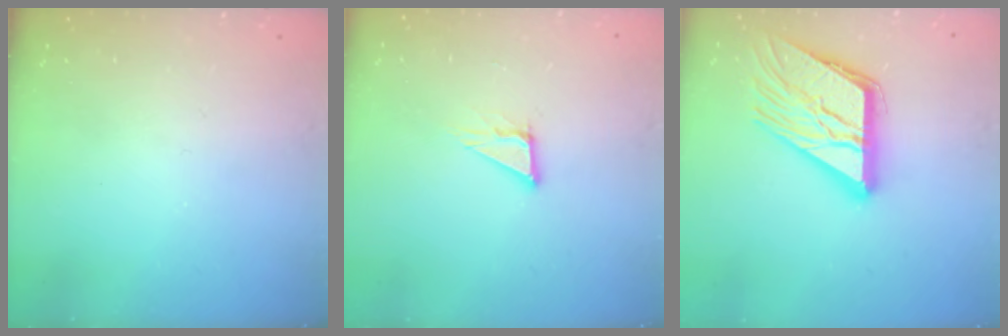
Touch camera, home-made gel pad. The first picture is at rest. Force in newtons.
{"total": 5.1, "press": 5.1, "slide": 0.5}
{"total": 17.8, "press": 17.7, "slide": 2.1}